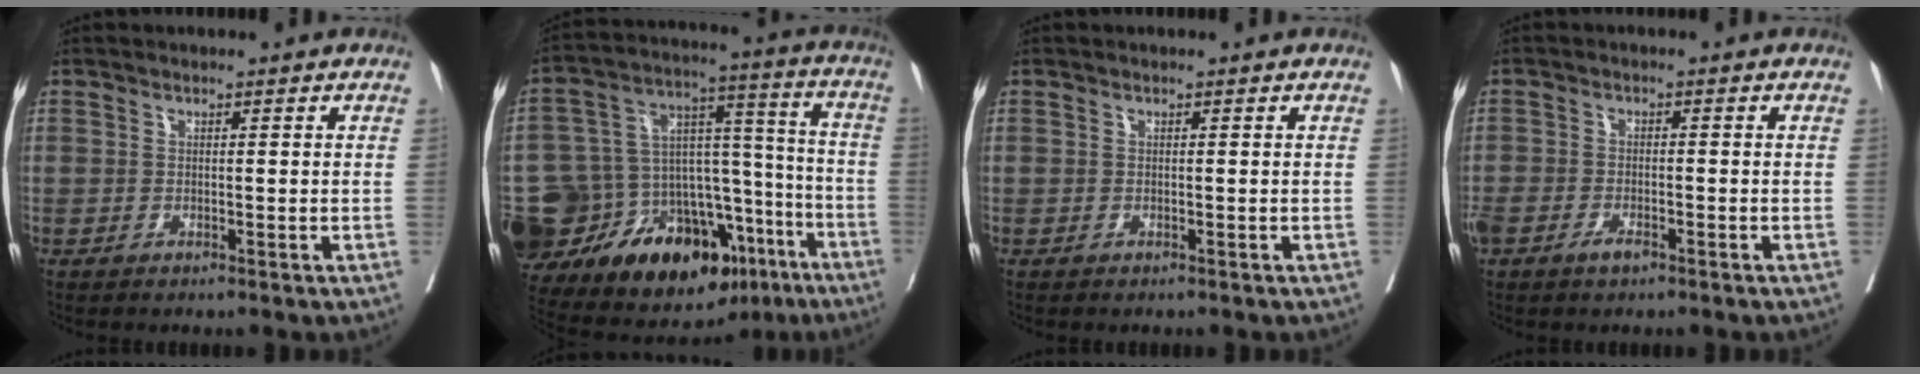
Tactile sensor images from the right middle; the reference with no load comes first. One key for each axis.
{"total": 32.4, "fx": -17.7, "fy": 16.7, "fz": 21.4, "tx": -0.354, "ty": 0.025, "tz": -0.262}
{"total": 0.0}
{"total": 4.1, "fx": -2.5, "fy": 2.1, "fz": 2.5, "tx": -0.052, "ty": 0.003, "tz": -0.040}